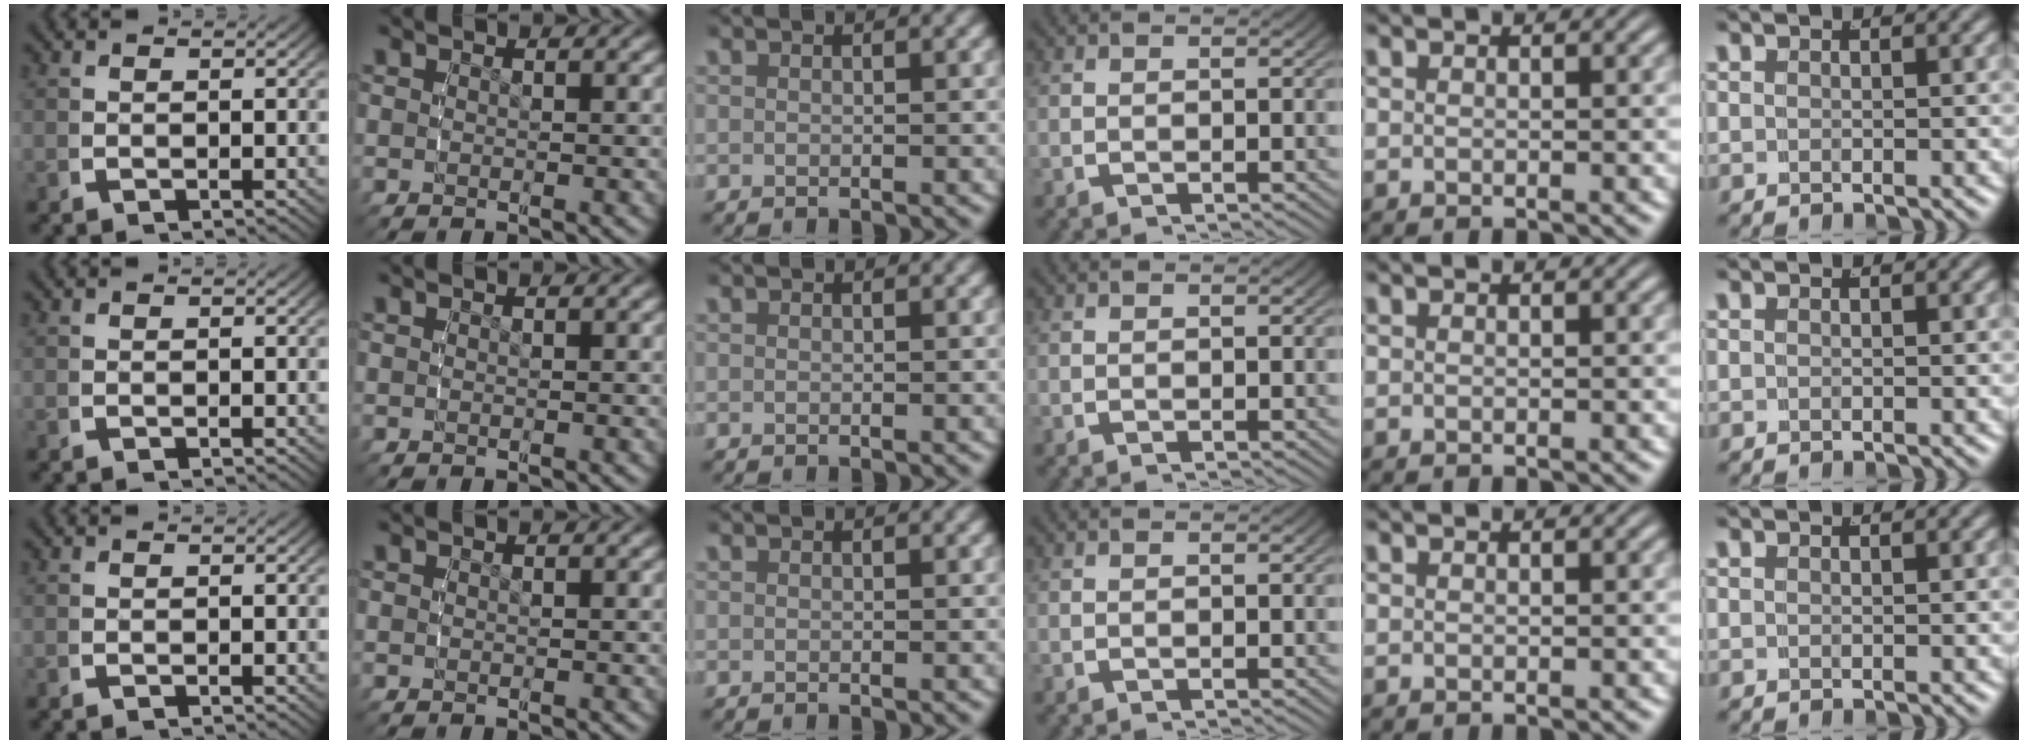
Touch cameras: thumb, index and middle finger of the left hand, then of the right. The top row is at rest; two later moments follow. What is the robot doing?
{"motion": "reach", "object": "router"}